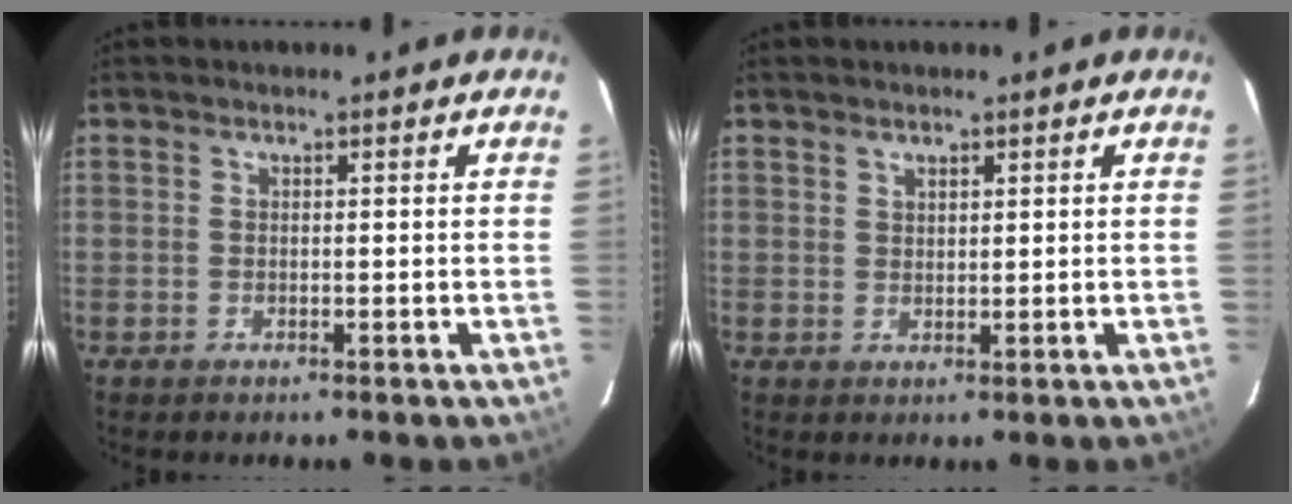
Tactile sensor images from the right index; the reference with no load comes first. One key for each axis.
{"total": 1.5, "fx": 1.1, "fy": 0.8, "fz": 0.5, "tx": -0.005, "ty": 0.002, "tz": 0.021}